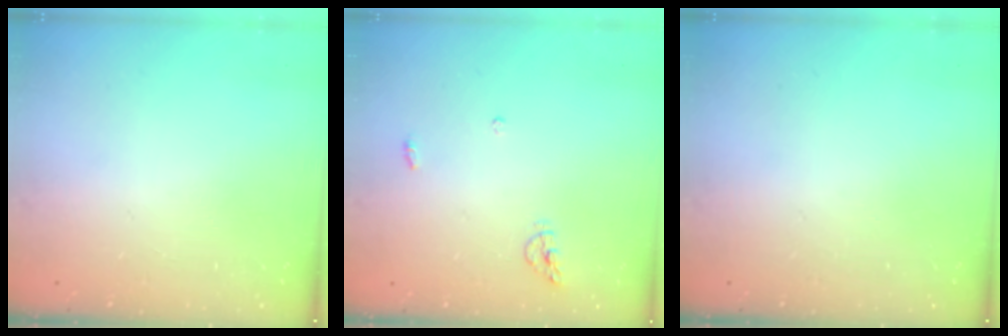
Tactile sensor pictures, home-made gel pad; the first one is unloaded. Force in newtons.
{"total": 5.4, "press": 5.4, "slide": 0.5}
{"total": 0.0}